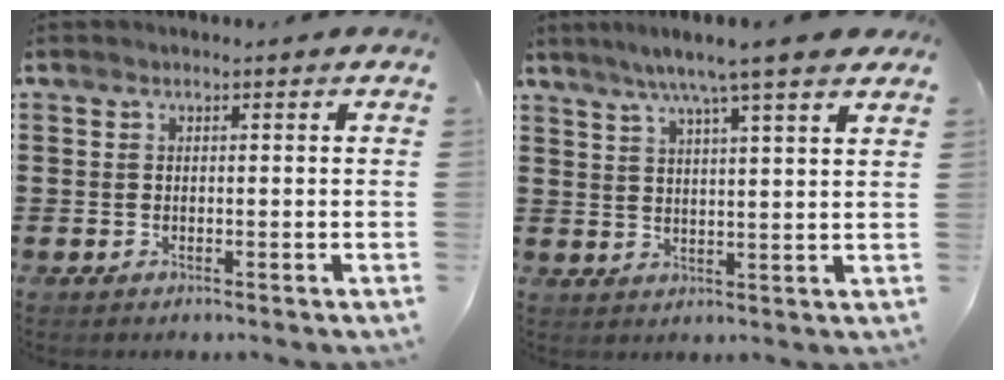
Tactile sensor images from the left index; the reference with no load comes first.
{"total": 6.5, "force": [5.1, -0.2, 4.0], "torque": [-0.092, -0.011, 0.087]}